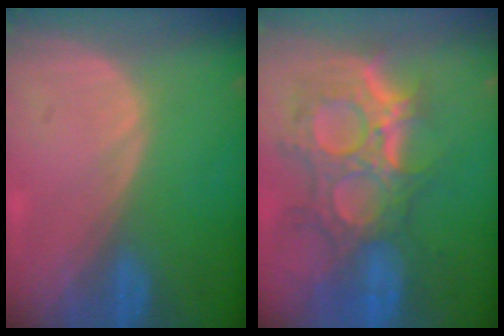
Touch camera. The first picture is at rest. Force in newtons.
{"total": 11.9, "press": 10.7, "slide": 5.2}